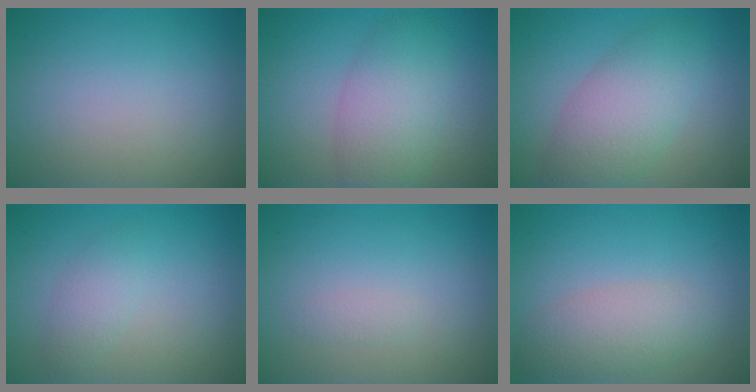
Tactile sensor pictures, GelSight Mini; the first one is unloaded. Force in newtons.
{"total": 5.1, "press": 5.1, "slide": 0.1}
{"total": 5.5, "press": 5.5, "slide": 0.2}
{"total": 1.7, "press": 1.7, "slide": 0.0}
{"total": 0.6, "press": 0.6, "slide": 0.0}
{"total": 3.6, "press": 3.6, "slide": 0.1}